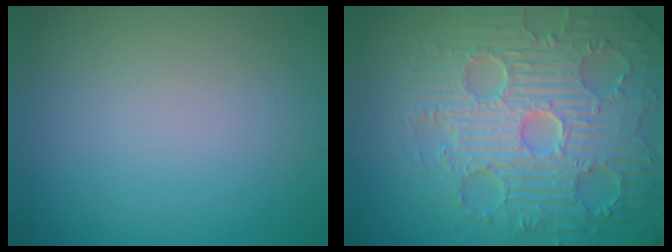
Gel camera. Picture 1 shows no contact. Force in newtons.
{"total": 9.3, "press": 6.8, "slide": 6.3}